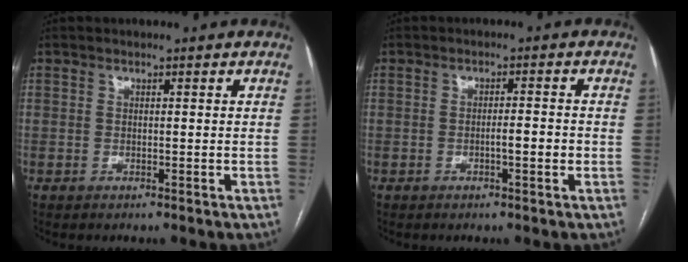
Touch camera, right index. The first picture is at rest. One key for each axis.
{"total": 2.7, "fx": -0.8, "fy": 0.3, "fz": 2.6, "tx": -0.041, "ty": 0.001, "tz": -0.013}